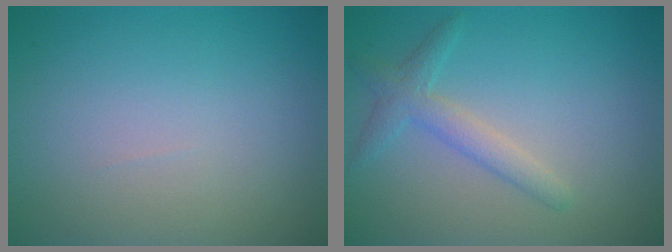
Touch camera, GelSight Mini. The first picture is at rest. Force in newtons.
{"total": 2.4, "press": 2.4, "slide": 0.0}